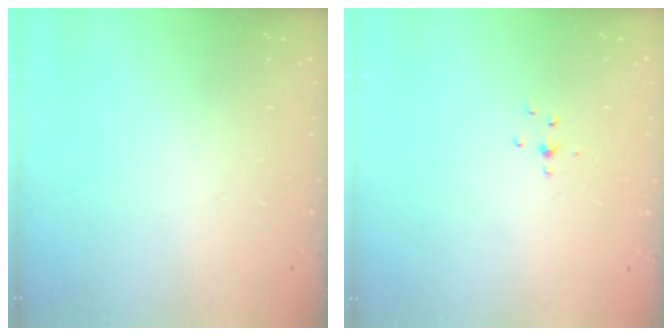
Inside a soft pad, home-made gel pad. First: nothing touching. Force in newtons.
{"total": 3.7, "press": 3.4, "slide": 1.3}